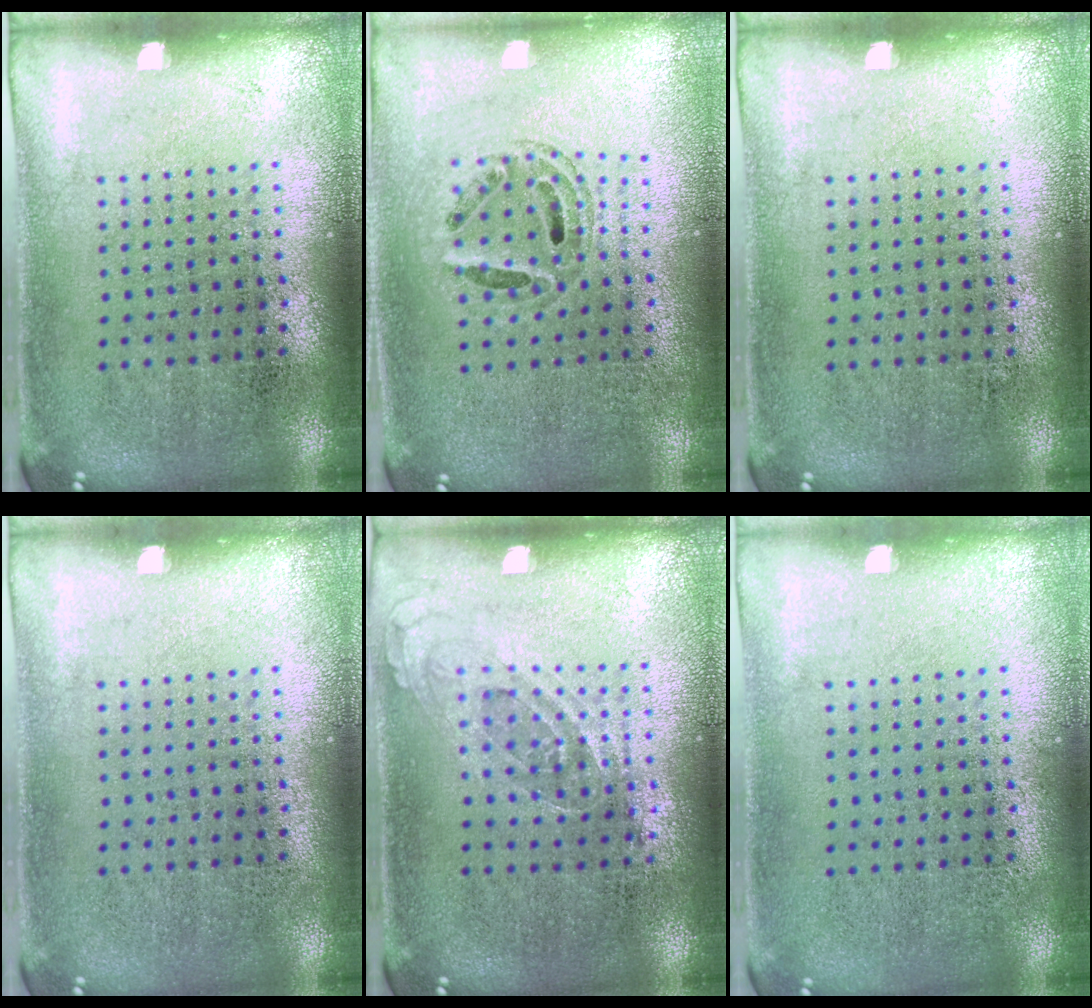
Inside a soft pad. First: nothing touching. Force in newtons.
{"total": 0.6, "press": 0.6, "slide": 0.2}
{"total": 0.0}
{"total": 0.0}
{"total": 0.8, "press": 0.7, "slide": 0.5}
{"total": 0.0}